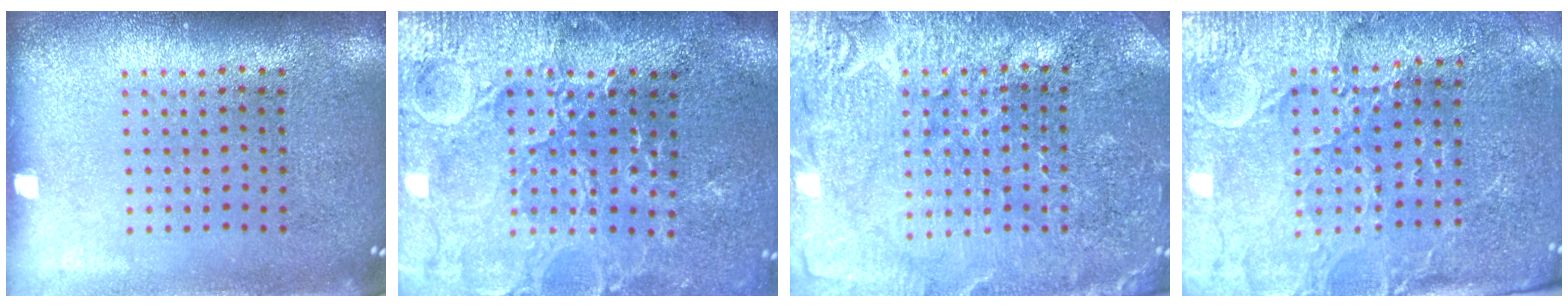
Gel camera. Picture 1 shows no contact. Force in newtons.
{"total": 3.7, "press": 3.6, "slide": 0.7}
{"total": 3.8, "press": 3.7, "slide": 1.0}
{"total": 3.4, "press": 3.3, "slide": 0.9}